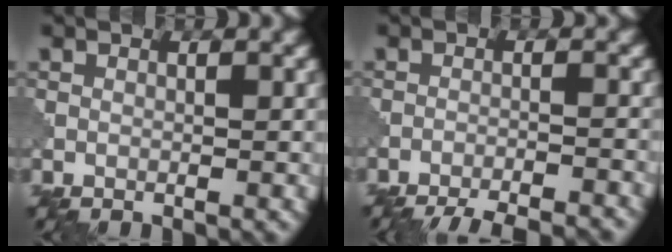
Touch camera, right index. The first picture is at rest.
{"total": 8.2, "force": [-7.7, 1.4, 2.4], "torque": [-0.026, 0.001, -0.108]}